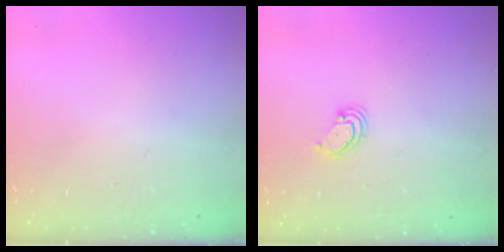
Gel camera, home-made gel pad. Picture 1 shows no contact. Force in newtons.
{"total": 2.9, "press": 2.9, "slide": 0.3}